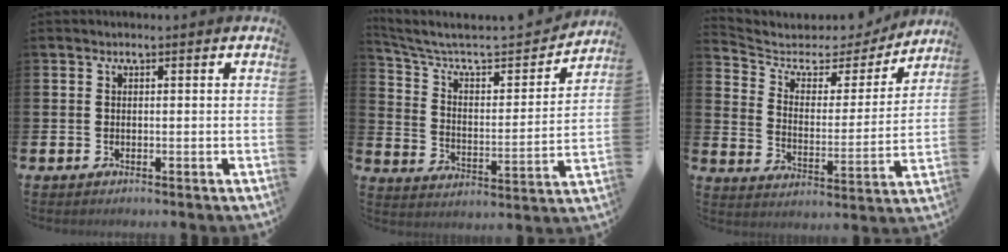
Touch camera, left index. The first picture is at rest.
{"total": 6.8, "force": [5.5, 2.2, 3.2], "torque": [-0.096, -0.040, 0.088]}
{"total": 5.6, "force": [4.7, 2.8, 1.5], "torque": [-0.065, -0.035, 0.074]}